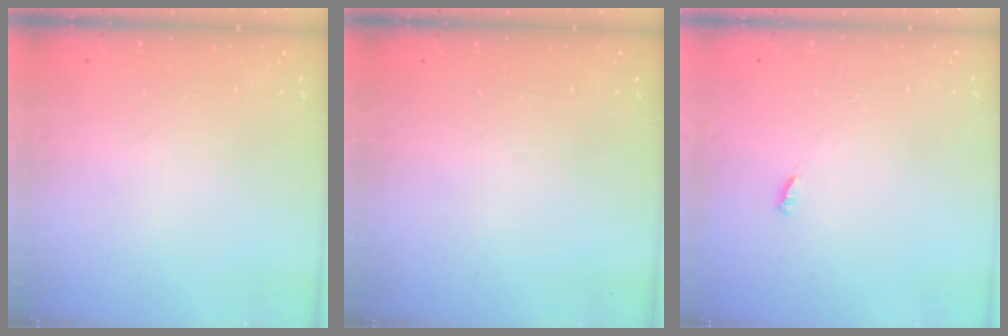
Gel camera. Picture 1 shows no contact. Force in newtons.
{"total": 0.0}
{"total": 1.9, "press": 1.9, "slide": 0.3}